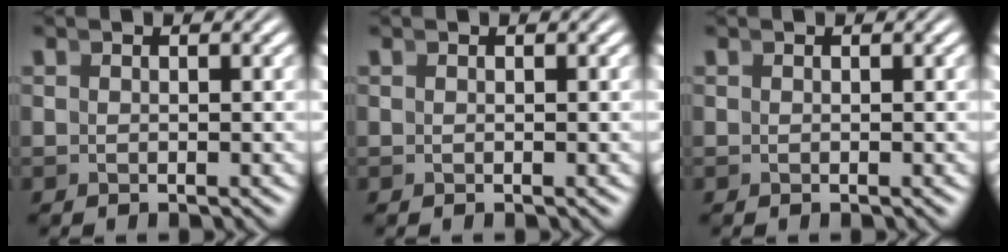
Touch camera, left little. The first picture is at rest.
{"total": 0.0}
{"total": 0.0}